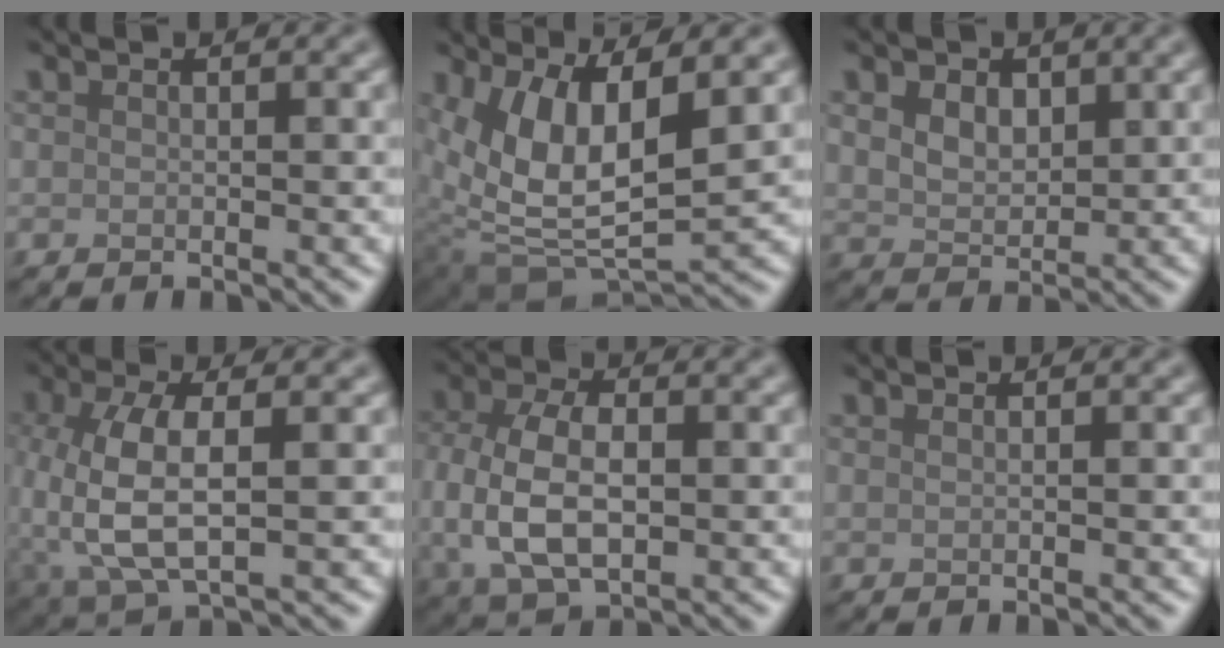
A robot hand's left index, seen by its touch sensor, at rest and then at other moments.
{"total": 8.8, "force": [2.4, 4.0, 7.5], "torque": [-0.156, -0.010, 0.048]}
{"total": 3.8, "force": [1.6, 2.7, 2.2], "torque": [-0.047, 0.009, 0.020]}
{"total": 6.5, "force": [-0.2, 2.9, 5.8], "torque": [-0.136, 0.000, -0.001]}
{"total": 7.8, "force": [-0.4, 4.9, 6.0], "torque": [-0.138, -0.005, -0.008]}
{"total": 0.6, "force": [0.4, 0.3, 0.4], "torque": [-0.004, -0.003, 0.000]}